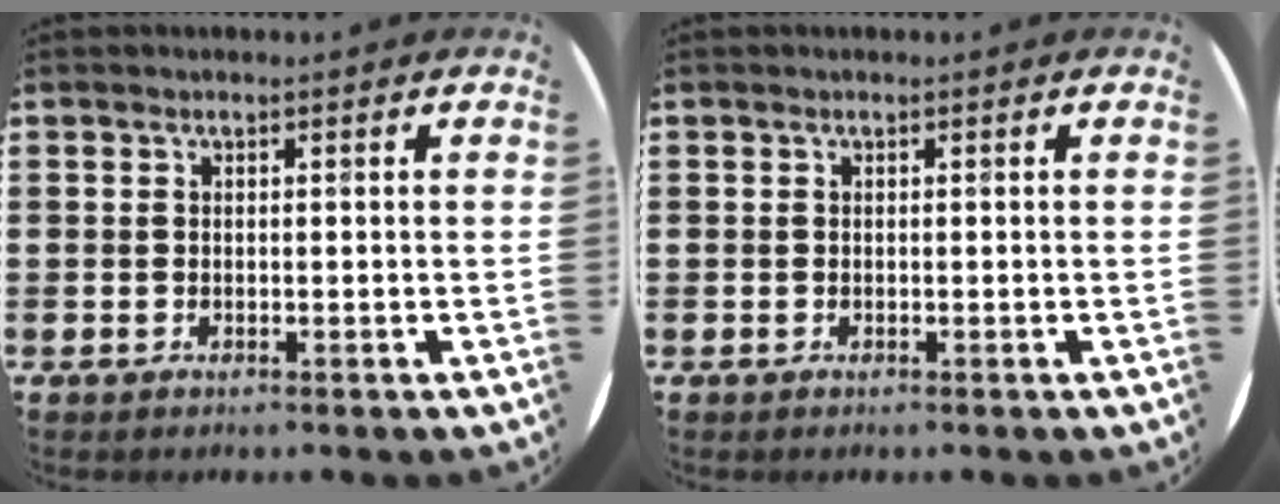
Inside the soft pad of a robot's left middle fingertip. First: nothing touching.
{"total": 0.0}